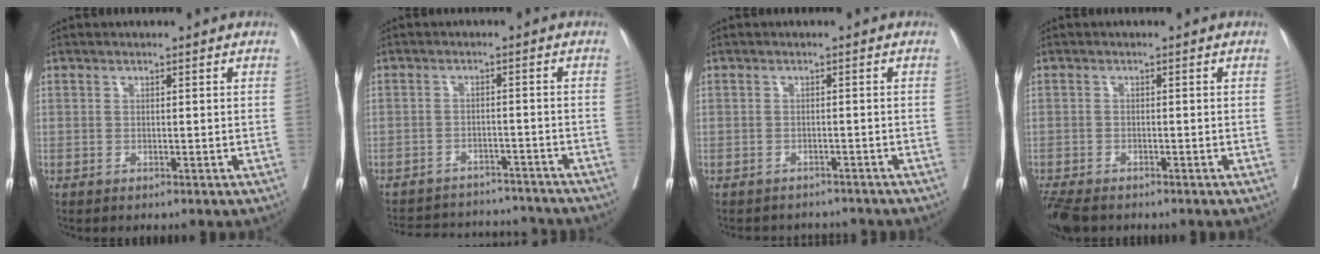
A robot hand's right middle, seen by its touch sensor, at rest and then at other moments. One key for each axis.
{"total": 14.1, "fx": -13.2, "fy": 4.1, "fz": 2.7, "tx": -0.048, "ty": 0.016, "tz": -0.170}
{"total": 4.9, "fx": -4.5, "fy": 1.8, "fz": -0.1, "tx": 0.007, "ty": 0.001, "tz": -0.055}
{"total": 6.6, "fx": -5.3, "fy": 2.4, "fz": 3.2, "tx": -0.064, "ty": -0.014, "tz": -0.090}